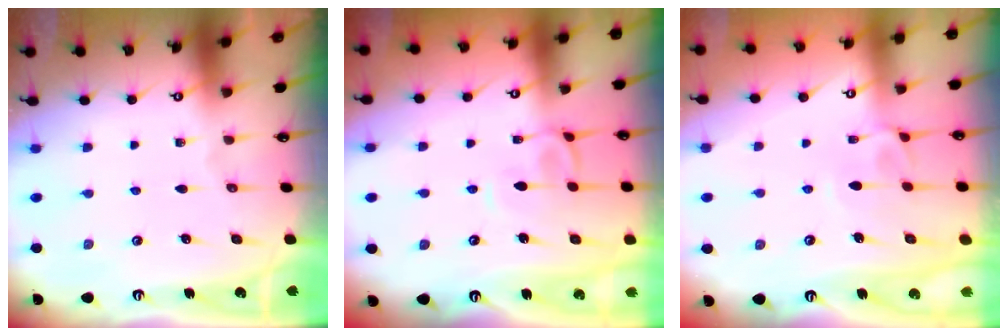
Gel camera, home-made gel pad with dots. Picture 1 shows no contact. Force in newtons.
{"total": 1.9, "press": 1.9, "slide": 0.5}
{"total": 1.8, "press": 1.6, "slide": 0.8}